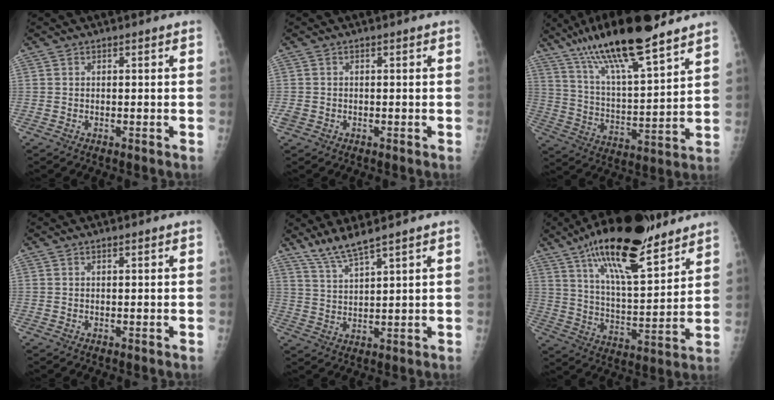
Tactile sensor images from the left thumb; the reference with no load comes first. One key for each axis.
{"total": 1.6, "fx": -0.2, "fy": 1.3, "fz": 0.8, "tx": -0.018, "ty": 0.000, "tz": -0.002}
{"total": 20.9, "fx": 15.2, "fy": 4.0, "fz": 13.8, "tx": -0.234, "ty": -0.054, "tz": 0.270}
{"total": 0.8, "fx": 0.6, "fy": 0.2, "fz": 0.5, "tx": -0.008, "ty": -0.001, "tz": 0.010}
{"total": 6.0, "fx": 5.1, "fy": -0.2, "fz": 3.2, "tx": -0.069, "ty": -0.031, "tz": 0.112}
{"total": 22.0, "fx": 15.0, "fy": 6.6, "fz": 14.7, "tx": -0.226, "ty": -0.063, "tz": 0.253}